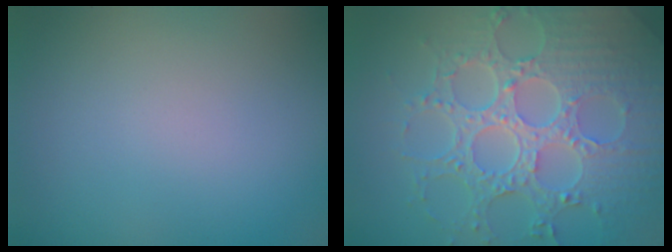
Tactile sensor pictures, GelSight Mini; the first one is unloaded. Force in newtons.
{"total": 8.3, "press": 6.1, "slide": 5.6}